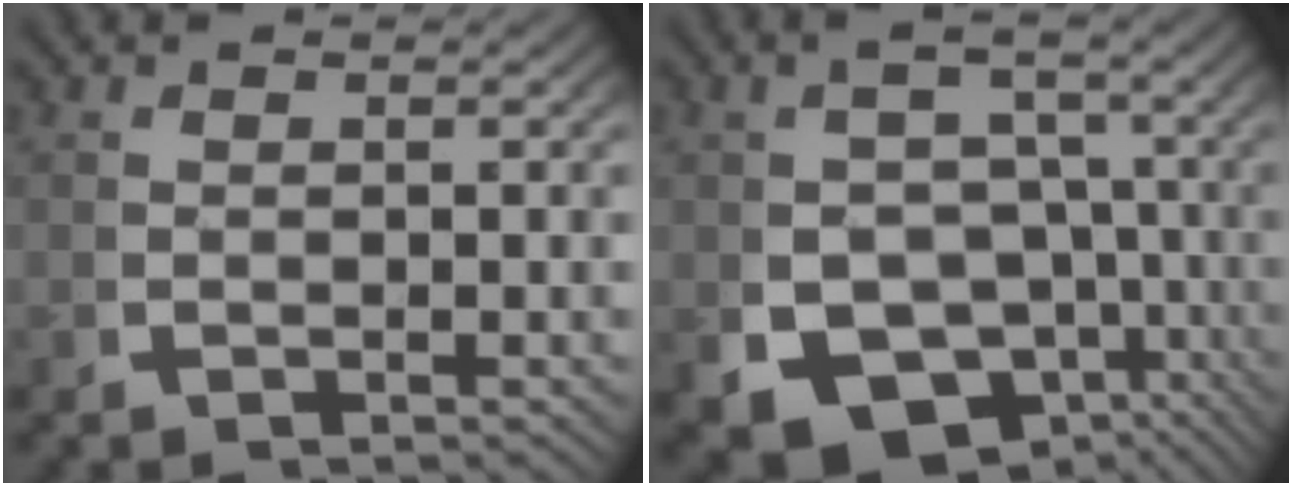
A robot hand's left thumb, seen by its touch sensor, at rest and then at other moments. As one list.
[{"total": 13.2, "force": [-5.4, 9.6, 7.3], "torque": [-0.152, -0.060, -0.067]}]